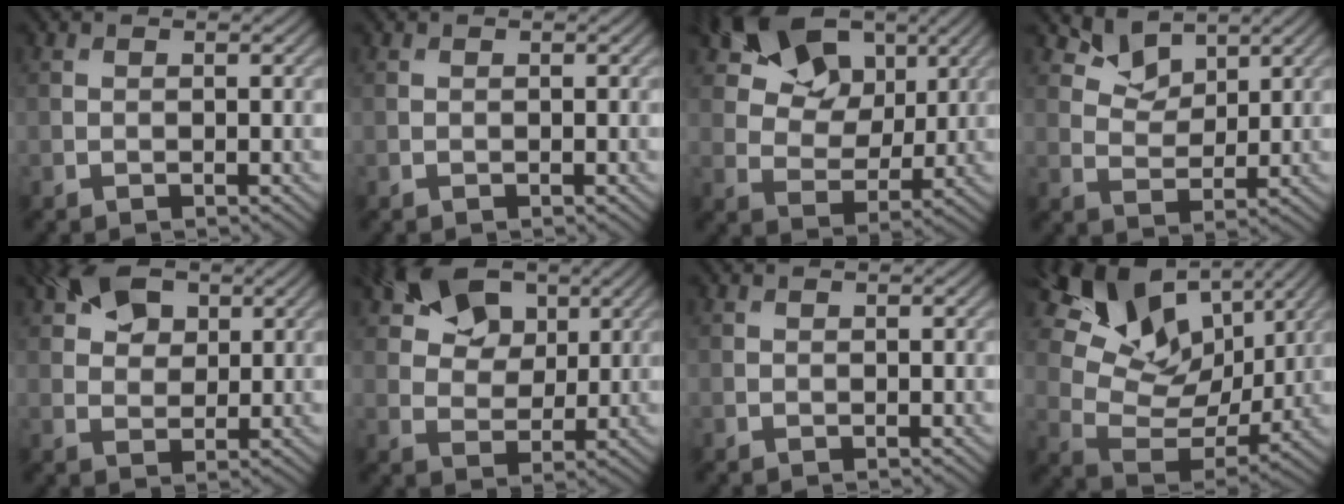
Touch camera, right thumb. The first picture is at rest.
{"total": 0.0}
{"total": 12.9, "force": [7.1, 7.9, 7.3], "torque": [-0.142, 0.014, 0.106]}
{"total": 4.3, "force": [3.3, 2.3, 1.6], "torque": [-0.041, -0.008, 0.061]}
{"total": 6.2, "force": [3.2, 4.0, 3.5], "torque": [-0.074, 0.007, 0.056]}
{"total": 9.7, "force": [5.3, 6.0, 5.4], "torque": [-0.115, 0.010, 0.081]}
{"total": 0.0}
{"total": 15.3, "force": [8.7, 8.9, 8.8], "torque": [-0.182, 0.015, 0.151]}